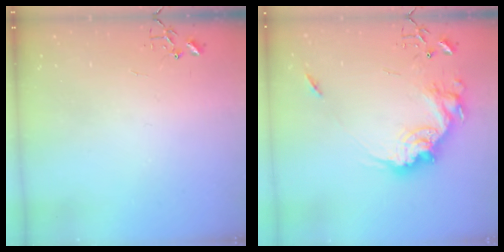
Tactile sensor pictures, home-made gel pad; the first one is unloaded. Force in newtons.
{"total": 19.1, "press": 19.0, "slide": 1.6}